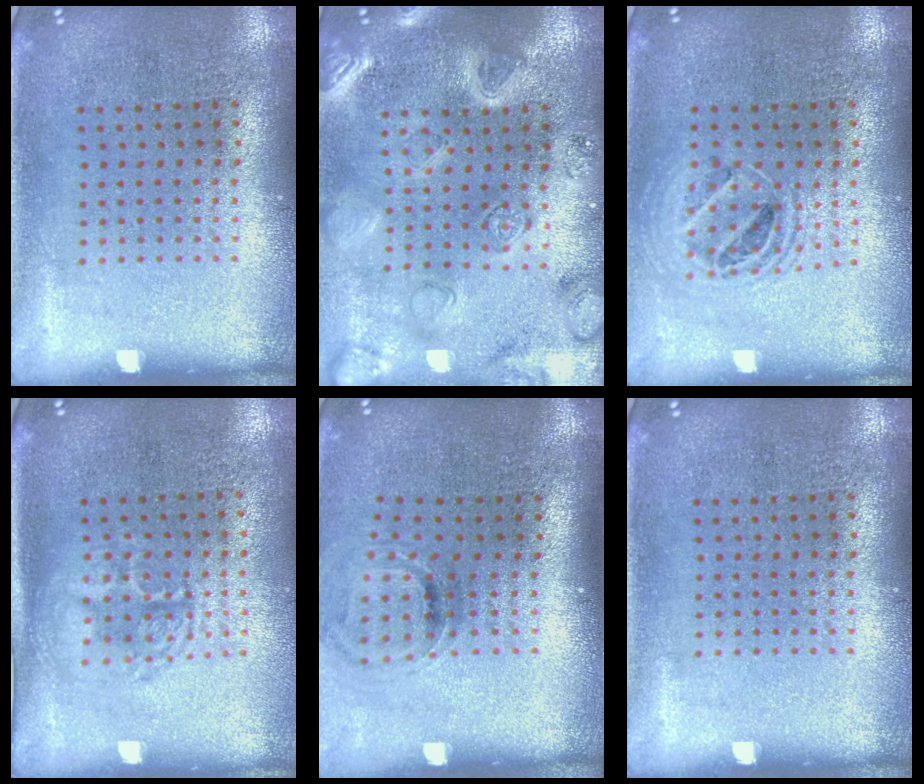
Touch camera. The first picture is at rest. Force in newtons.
{"total": 3.4, "press": 3.2, "slide": 1.2}
{"total": 1.5, "press": 1.3, "slide": 0.7}
{"total": 1.5, "press": 1.3, "slide": 0.6}
{"total": 1.0, "press": 0.9, "slide": 0.4}
{"total": 0.0}